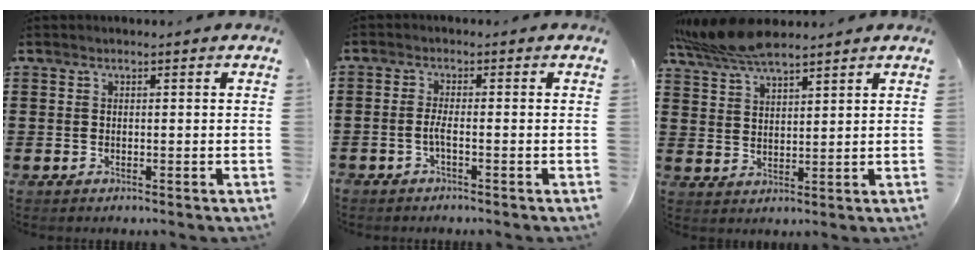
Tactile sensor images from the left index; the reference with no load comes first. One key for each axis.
{"total": 1.8, "fx": -1.0, "fy": 0.2, "fz": 1.5, "tx": -0.043, "ty": -0.005, "tz": -0.023}
{"total": 7.3, "fx": 6.5, "fy": 1.4, "fz": 3.0, "tx": -0.078, "ty": -0.009, "tz": 0.122}